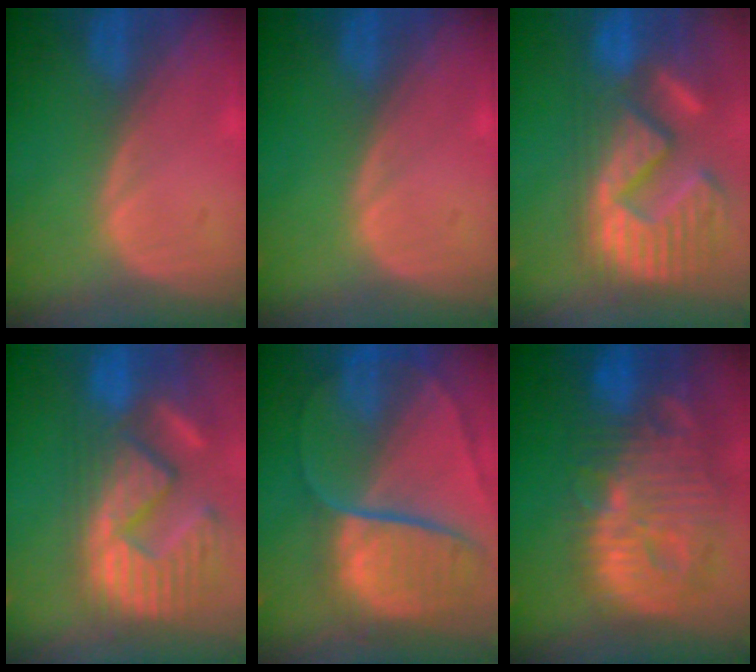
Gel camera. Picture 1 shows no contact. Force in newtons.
{"total": 0.0}
{"total": 15.3, "press": 12.6, "slide": 8.7}
{"total": 15.0, "press": 12.4, "slide": 8.5}
{"total": 10.7, "press": 9.0, "slide": 5.9}
{"total": 14.1, "press": 12.4, "slide": 6.9}